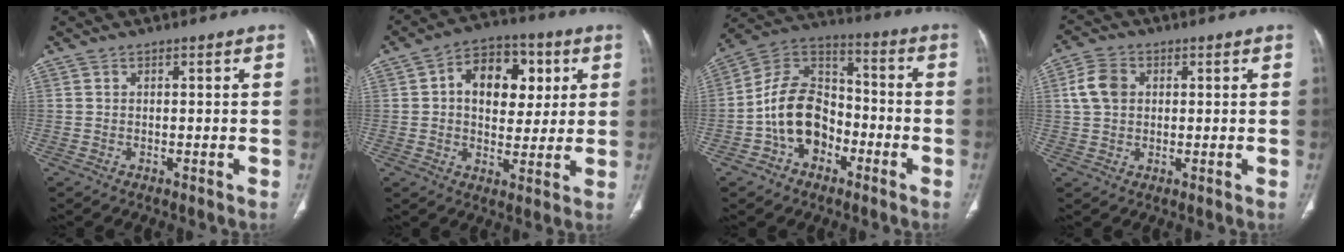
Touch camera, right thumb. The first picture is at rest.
{"total": 13.9, "force": [3.2, 9.3, 9.7], "torque": [-0.102, 0.006, 0.045]}
{"total": 14.6, "force": [-4.7, 10.5, 9.0], "torque": [-0.133, 0.053, -0.092]}
{"total": 6.1, "force": [1.3, 4.6, 3.8], "torque": [-0.070, 0.007, 0.022]}